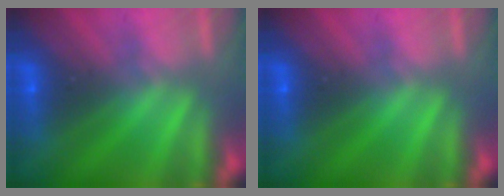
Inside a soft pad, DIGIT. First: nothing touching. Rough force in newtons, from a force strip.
{"total": 0.0}